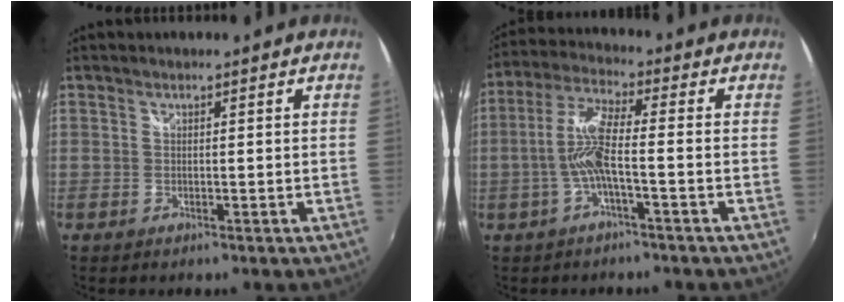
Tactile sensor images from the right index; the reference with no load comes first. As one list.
[{"total": 7.8, "force": [-1.9, 0.6, 7.5], "torque": [-0.166, 0.009, -0.032]}]